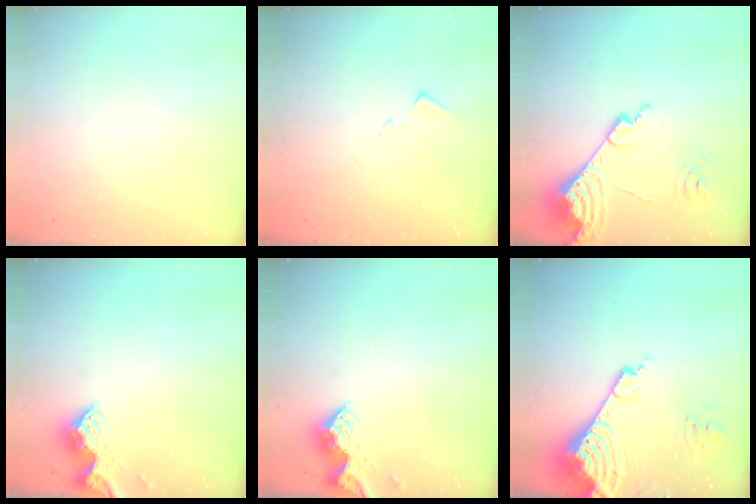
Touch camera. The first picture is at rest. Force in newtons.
{"total": 8.0, "press": 8.0, "slide": 0.4}
{"total": 15.7, "press": 15.5, "slide": 2.0}
{"total": 9.2, "press": 9.2, "slide": 0.6}
{"total": 9.2, "press": 9.2, "slide": 0.6}
{"total": 14.7, "press": 14.6, "slide": 1.9}